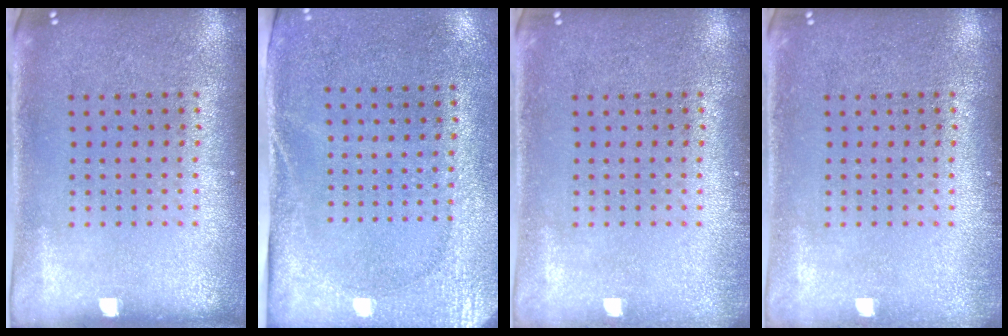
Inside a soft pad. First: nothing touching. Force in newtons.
{"total": 2.7, "press": 2.1, "slide": 1.6}
{"total": 0.8, "press": 0.8, "slide": 0.0}
{"total": 0.8, "press": 0.8, "slide": 0.0}